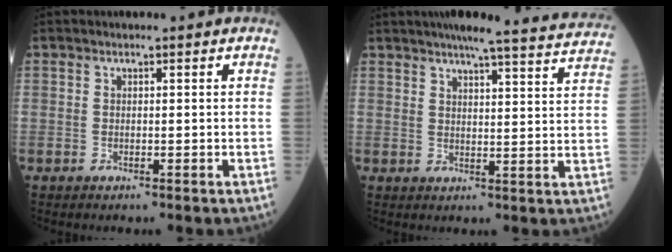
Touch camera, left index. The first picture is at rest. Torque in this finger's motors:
{"motor_torque": [0.22, -0.21, 0.26, 0.06]}